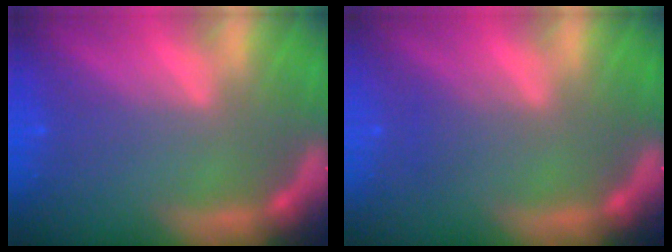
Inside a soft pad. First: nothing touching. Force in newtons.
{"total": 1.5}